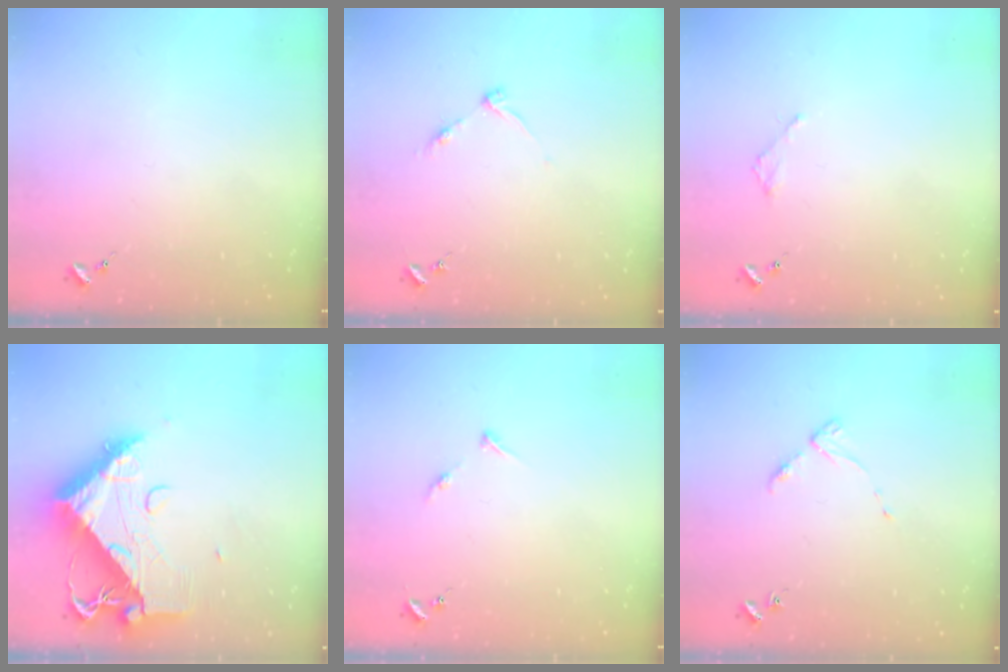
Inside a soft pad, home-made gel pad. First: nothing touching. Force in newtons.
{"total": 4.6, "press": 4.6, "slide": 0.5}
{"total": 1.8, "press": 1.8, "slide": 0.2}
{"total": 14.6, "press": 14.5, "slide": 1.5}
{"total": 4.0, "press": 3.9, "slide": 0.5}
{"total": 3.8, "press": 3.8, "slide": 0.5}